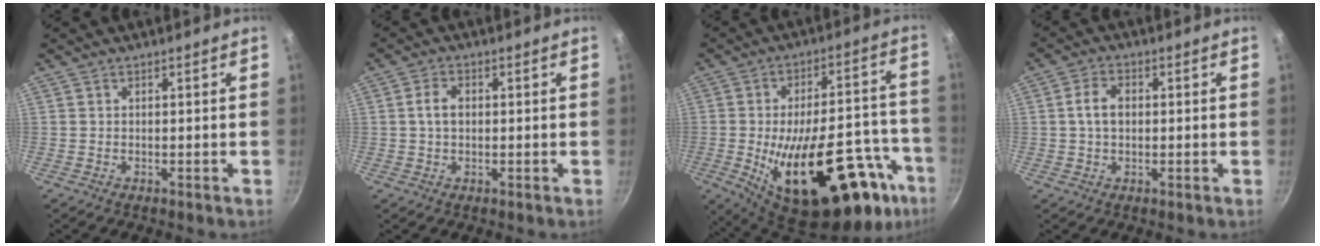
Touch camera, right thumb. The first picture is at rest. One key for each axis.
{"total": 3.5, "fx": 0.2, "fy": 2.4, "fz": 2.6, "tx": -0.041, "ty": 0.008, "tz": 0.000}
{"total": 31.6, "fx": -12.9, "fy": 14.1, "fz": 25.2, "tx": -0.312, "ty": 0.045, "tz": -0.171}
{"total": 4.8, "fx": 0.3, "fy": 3.3, "fz": 3.5, "tx": -0.055, "ty": 0.012, "tz": 0.000}